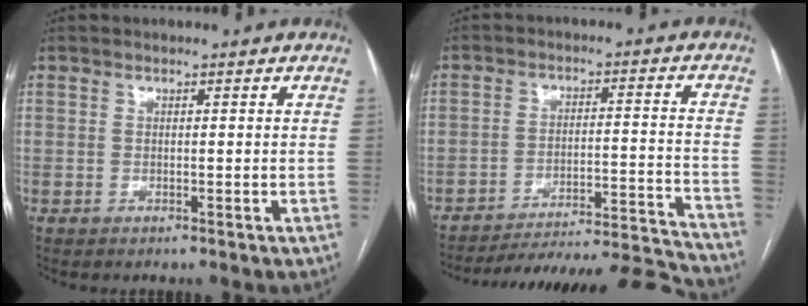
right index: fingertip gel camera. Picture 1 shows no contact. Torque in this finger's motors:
{"motor_torque": [-0.09, -1.32, 0.21, 0.09]}